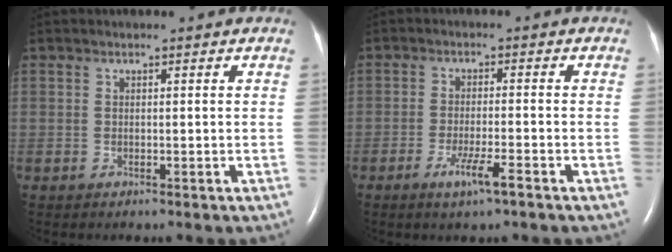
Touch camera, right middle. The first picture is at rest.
{"total": 4.4, "force": [-2.6, 0.1, 3.6], "torque": [-0.071, -0.008, -0.047]}